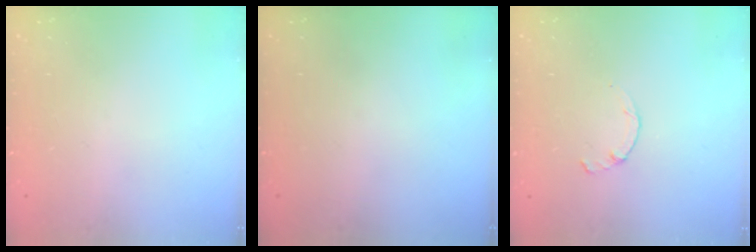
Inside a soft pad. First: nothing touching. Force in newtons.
{"total": 0.0}
{"total": 0.9, "press": 0.8, "slide": 0.3}